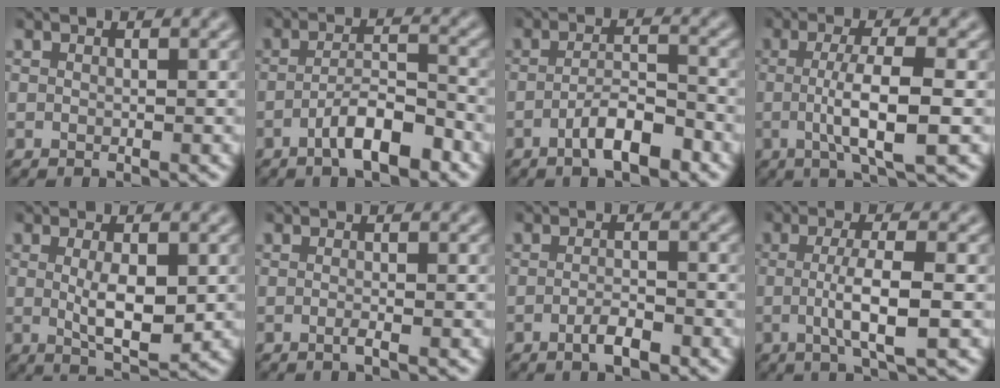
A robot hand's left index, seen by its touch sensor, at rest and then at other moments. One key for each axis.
{"total": 4.6, "fx": -2.6, "fy": 1.3, "fz": 3.6, "tx": -0.062, "ty": 0.008, "tz": -0.047}
{"total": 4.0, "fx": -2.2, "fy": 1.1, "fz": 3.2, "tx": -0.057, "ty": 0.007, "tz": -0.041}
{"total": 5.8, "fx": -0.6, "fy": 1.3, "fz": 5.6, "tx": -0.094, "ty": -0.003, "tz": -0.011}
{"total": 4.4, "fx": 0.1, "fy": 1.3, "fz": 4.1, "tx": -0.078, "ty": -0.006, "tz": 0.008}
{"total": 1.1, "fx": -0.3, "fy": 0.3, "fz": 1.0, "tx": -0.013, "ty": -0.005, "tz": -0.009}
{"total": 2.2, "fx": -1.1, "fy": 0.6, "fz": 1.8, "tx": -0.031, "ty": 0.000, "tz": -0.022}
{"total": 4.5, "fx": -0.5, "fy": 1.0, "fz": 4.4, "tx": -0.075, "ty": -0.004, "tz": -0.010}